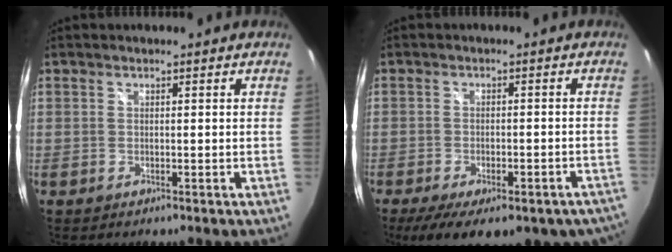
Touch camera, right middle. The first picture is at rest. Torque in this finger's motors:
{"motor_torque": [1.12, -1.01, 0.43, 0.11]}